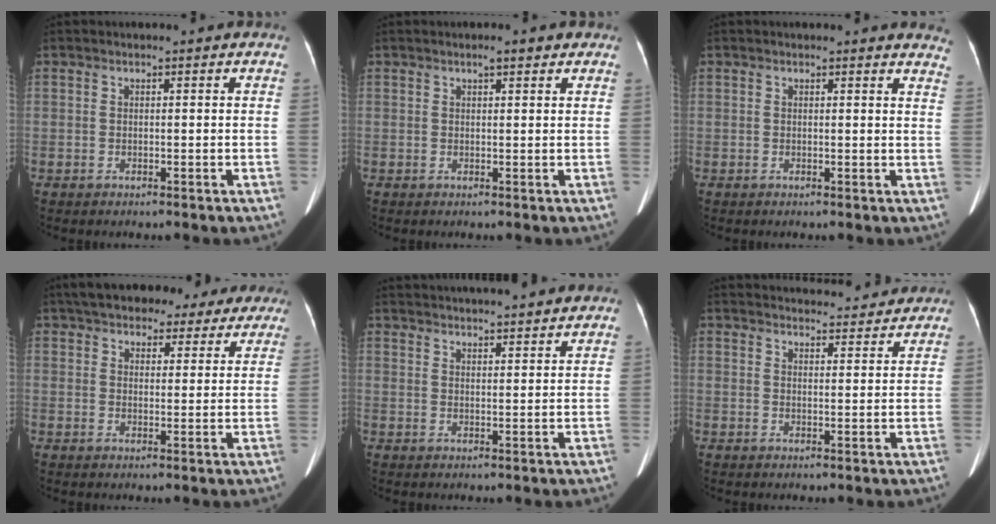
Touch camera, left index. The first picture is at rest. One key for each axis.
{"total": 1.5, "fx": 0.9, "fy": 0.3, "fz": 1.1, "tx": -0.016, "ty": -0.002, "tz": 0.016}
{"total": 7.0, "fx": 6.9, "fy": 0.9, "fz": 1.2, "tx": 0.017, "ty": -0.039, "tz": 0.040}
{"total": 18.7, "fx": 15.8, "fy": 6.8, "fz": 7.4, "tx": -0.102, "ty": 0.025, "tz": 0.199}
{"total": 18.7, "fx": 17.5, "fy": 2.0, "fz": 6.5, "tx": -0.099, "ty": 0.029, "tz": 0.239}
{"total": 16.1, "fx": 15.5, "fy": 2.4, "fz": 3.3, "tx": -0.030, "ty": 0.003, "tz": 0.191}